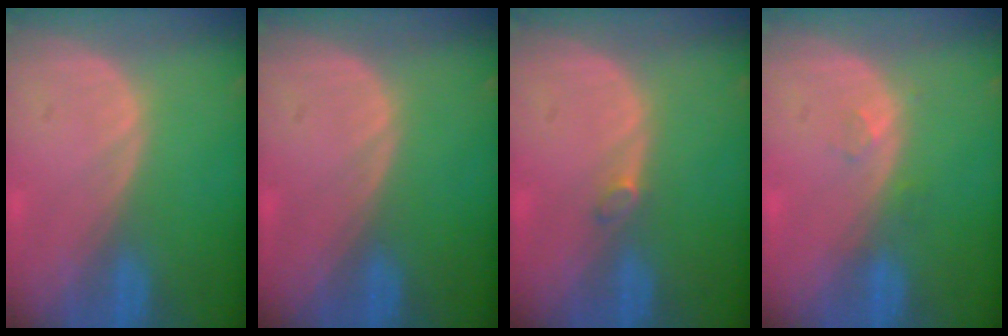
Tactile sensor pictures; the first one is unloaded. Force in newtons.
{"total": 0.0}
{"total": 1.2, "press": 1.2, "slide": 0.2}
{"total": 1.4, "press": 1.3, "slide": 0.6}